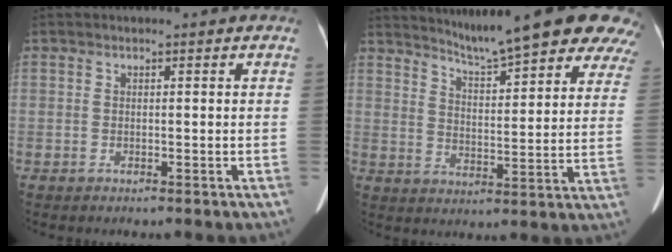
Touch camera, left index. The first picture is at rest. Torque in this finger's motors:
{"motor_torque": [1.01, -1.13, 0.24, 0.12]}